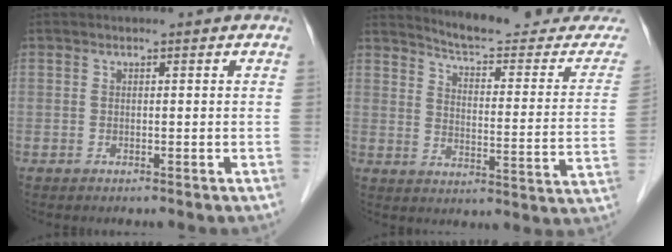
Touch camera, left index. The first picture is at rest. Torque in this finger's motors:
{"motor_torque": [-1.04, -1.10, 0.05, 0.02]}